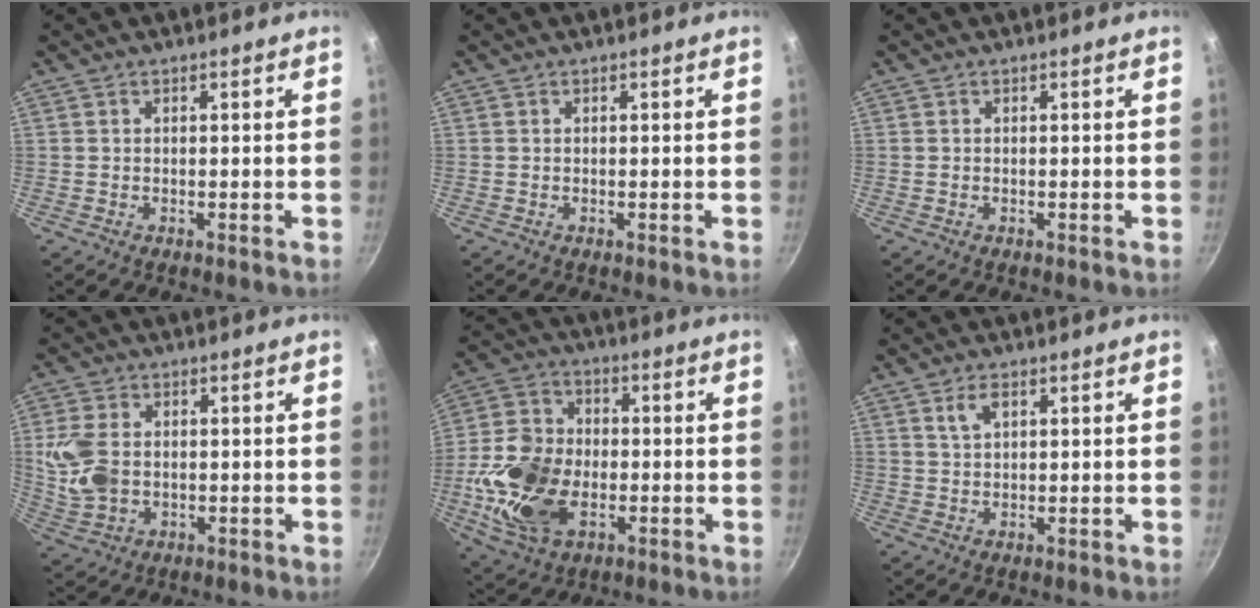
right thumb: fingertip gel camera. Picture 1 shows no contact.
{"total": 0.0}
{"total": 0.0}
{"total": 9.0, "force": [0.3, 6.2, 6.6], "torque": [-0.145, 0.000, 0.014]}
{"total": 17.5, "force": [-3.8, 11.4, 12.6], "torque": [-0.240, 0.010, -0.067]}
{"total": 2.8, "force": [1.4, 1.4, 2.0], "torque": [-0.037, -0.001, 0.031]}